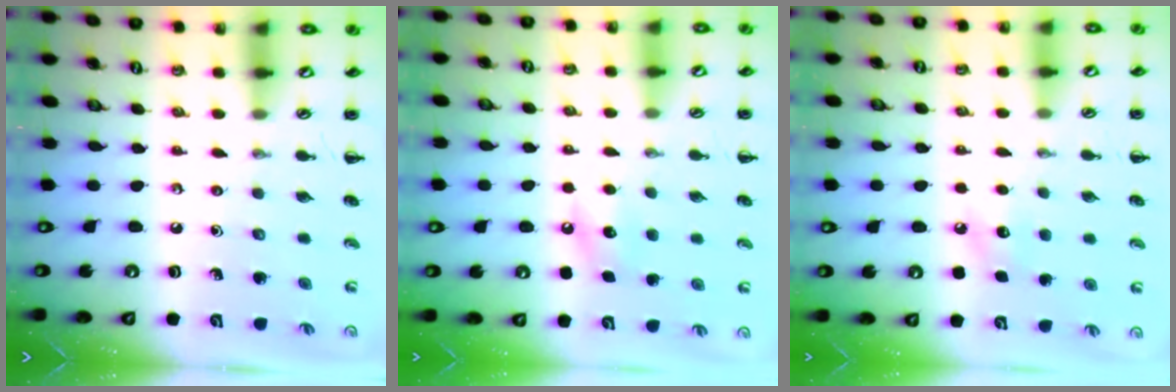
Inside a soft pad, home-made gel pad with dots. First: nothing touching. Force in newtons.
{"total": 7.2, "press": 7.0, "slide": 1.8}
{"total": 6.7, "press": 6.5, "slide": 1.6}